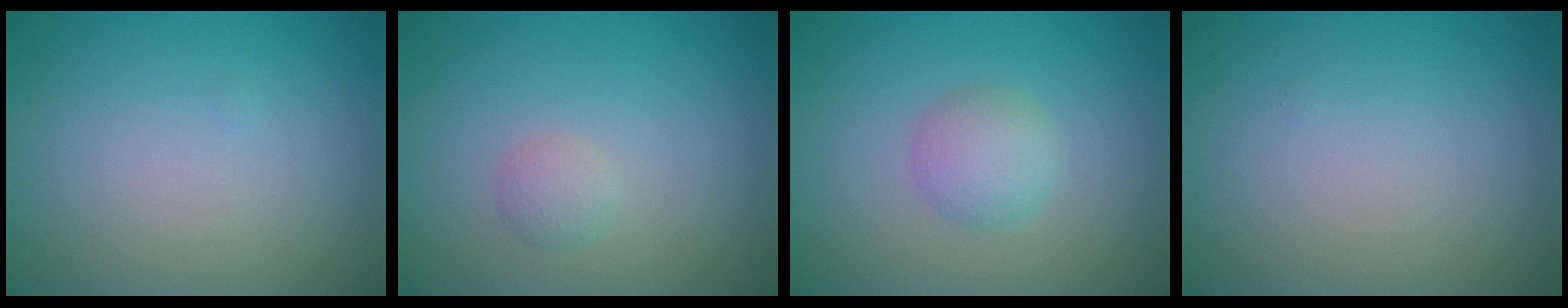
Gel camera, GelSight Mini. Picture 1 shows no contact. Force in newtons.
{"total": 1.2, "press": 1.2, "slide": 0.1}
{"total": 2.5, "press": 2.5, "slide": 0.1}
{"total": 0.0}